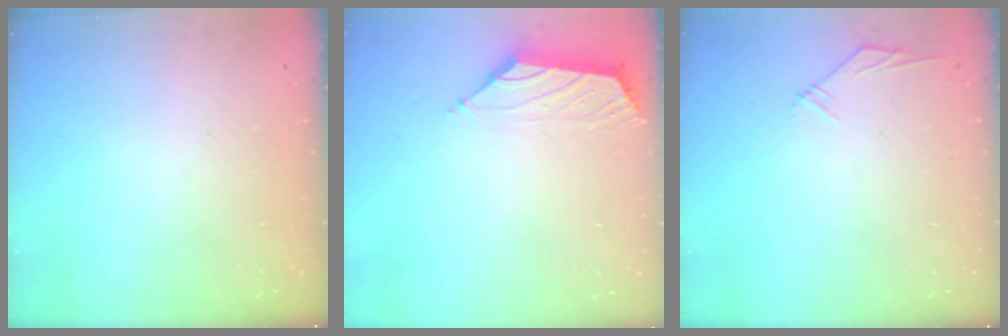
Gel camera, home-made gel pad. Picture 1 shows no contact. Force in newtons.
{"total": 1.6, "press": 1.4, "slide": 0.6}
{"total": 5.4, "press": 5.4, "slide": 0.7}